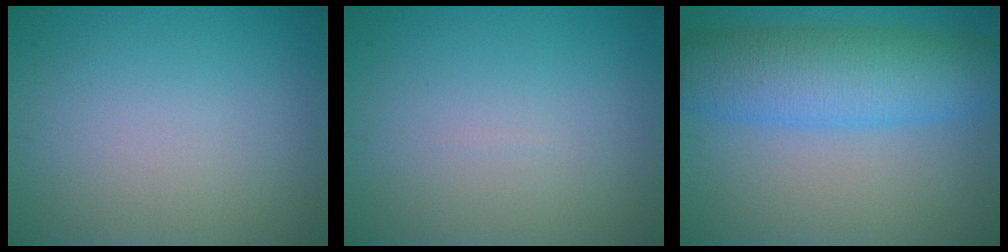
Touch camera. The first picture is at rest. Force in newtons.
{"total": 0.0}
{"total": 8.8, "press": 8.8, "slide": 0.2}